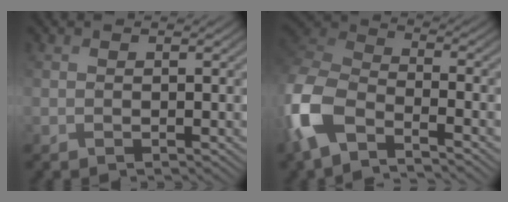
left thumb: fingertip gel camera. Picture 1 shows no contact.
{"total": 10.1, "force": [-5.6, 4.8, 7.0], "torque": [-0.175, -0.012, -0.132]}